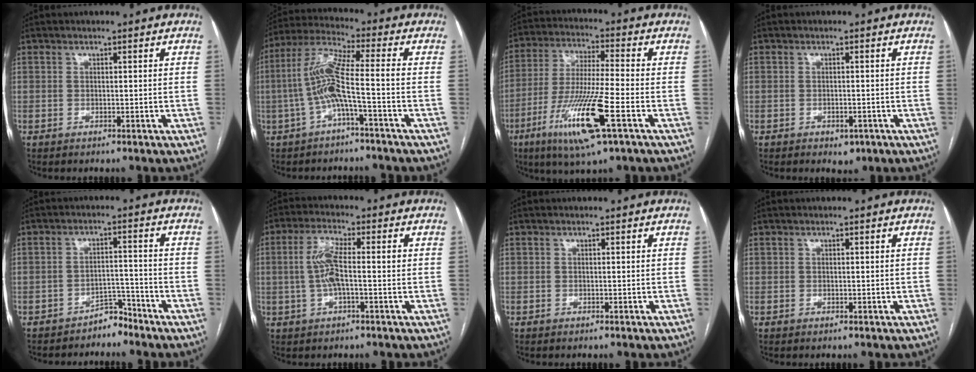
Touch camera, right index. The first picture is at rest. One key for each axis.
{"total": 8.5, "fx": -2.0, "fy": 0.2, "fz": 8.2, "tx": -0.176, "ty": 0.026, "tz": -0.043}
{"total": 14.2, "fx": -5.9, "fy": 0.4, "fz": 12.9, "tx": -0.263, "ty": -0.024, "tz": -0.107}
{"total": 2.1, "fx": -1.1, "fy": 1.3, "fz": 1.1, "tx": -0.011, "ty": 0.001, "tz": -0.005}
{"total": 3.4, "fx": -3.2, "fy": 1.2, "fz": 0.4, "tx": 0.003, "ty": 0.003, "tz": -0.051}
{"total": 6.1, "fx": 0.1, "fy": 1.3, "fz": 6.0, "tx": -0.129, "ty": 0.017, "tz": 0.000}
{"total": 0.0}
{"total": 0.0}